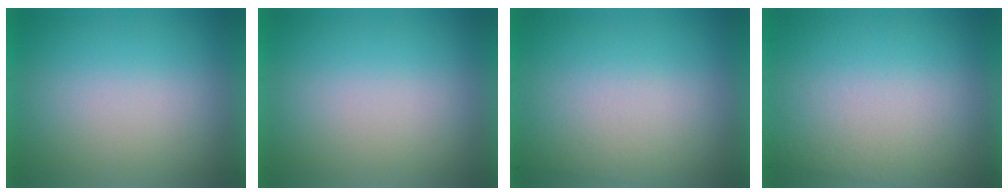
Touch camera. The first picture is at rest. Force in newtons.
{"total": 0.0}
{"total": 2.6}
{"total": 3.2}